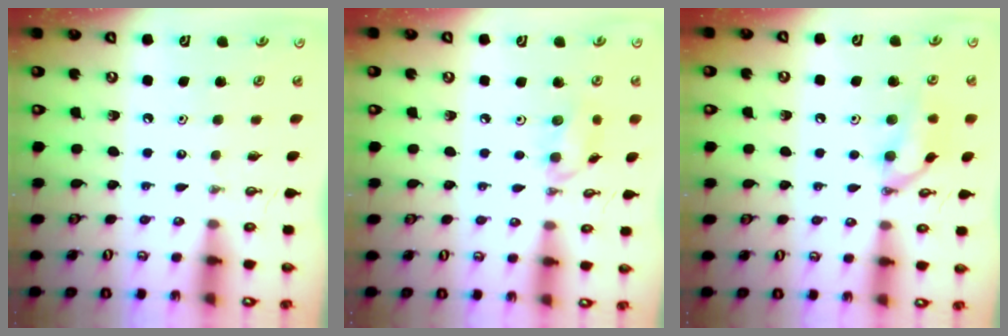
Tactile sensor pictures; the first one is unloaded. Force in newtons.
{"total": 8.5, "press": 8.4, "slide": 1.1}
{"total": 11.6, "press": 11.4, "slide": 1.7}